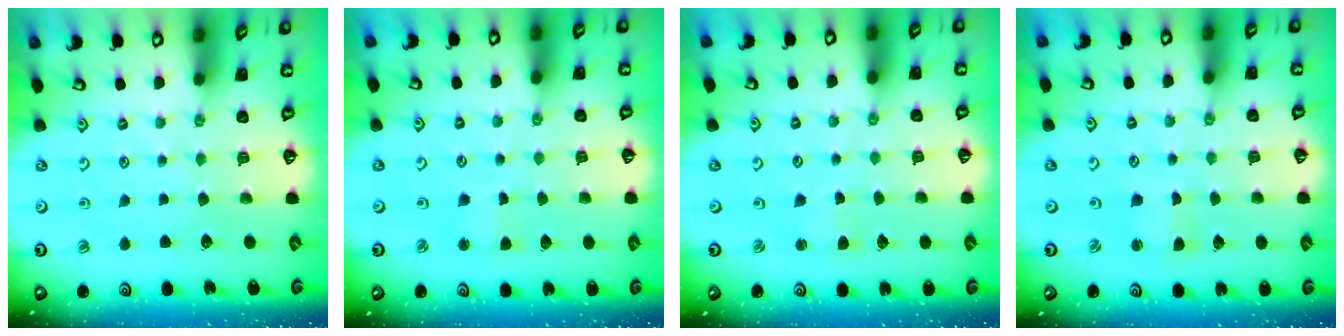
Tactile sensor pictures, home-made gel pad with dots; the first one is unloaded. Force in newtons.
{"total": 2.5, "press": 2.5, "slide": 0.2}
{"total": 1.5, "press": 1.5, "slide": 0.2}
{"total": 2.5, "press": 2.5, "slide": 0.3}